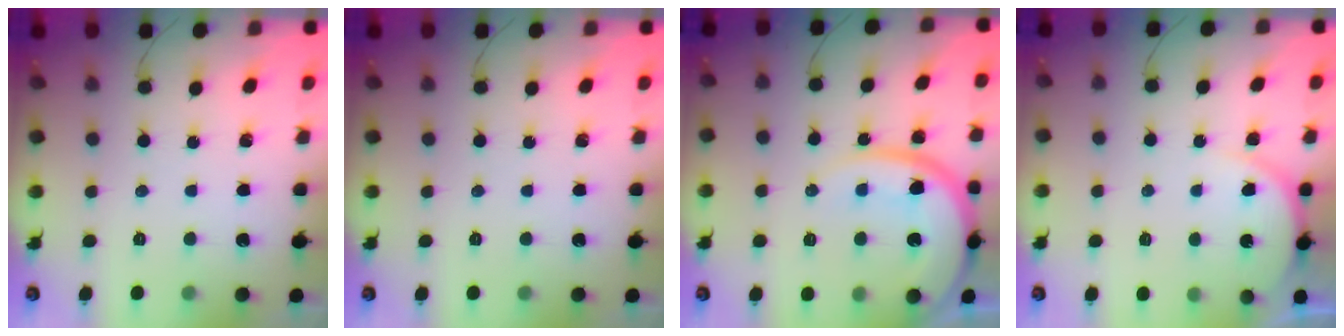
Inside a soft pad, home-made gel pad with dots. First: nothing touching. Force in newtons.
{"total": 0.0}
{"total": 14.6, "press": 14.5, "slide": 1.5}
{"total": 6.2, "press": 6.2, "slide": 0.4}